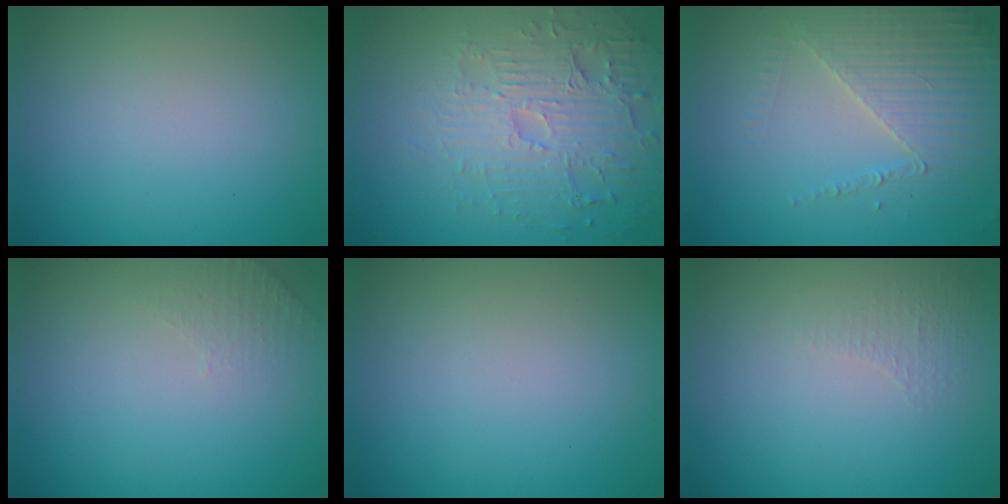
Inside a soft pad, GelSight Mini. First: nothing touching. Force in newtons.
{"total": 4.6, "press": 4.1, "slide": 1.9}
{"total": 4.4, "press": 3.5, "slide": 2.6}
{"total": 1.3, "press": 1.2, "slide": 0.3}
{"total": 0.0}
{"total": 0.8, "press": 0.4, "slide": 0.7}